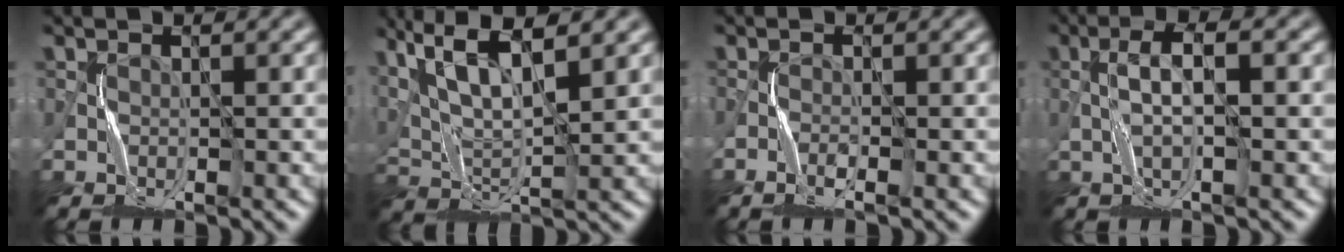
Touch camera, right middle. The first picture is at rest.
{"total": 7.5, "force": [4.4, 1.8, 5.8], "torque": [-0.112, 0.005, 0.084]}
{"total": 1.2, "force": [-0.7, 0.0, 1.0], "torque": [-0.023, -0.001, -0.017]}
{"total": 2.9, "force": [0.1, 0.3, 2.8], "torque": [-0.054, 0.008, 0.001]}